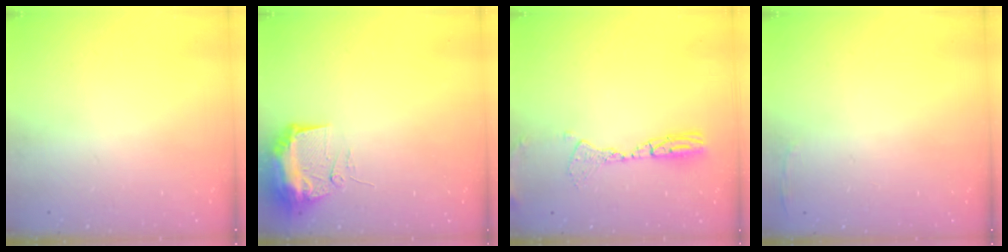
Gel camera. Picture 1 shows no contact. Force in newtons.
{"total": 9.8, "press": 9.7, "slide": 1.2}
{"total": 10.0, "press": 9.7, "slide": 2.6}
{"total": 2.8, "press": 2.6, "slide": 0.9}